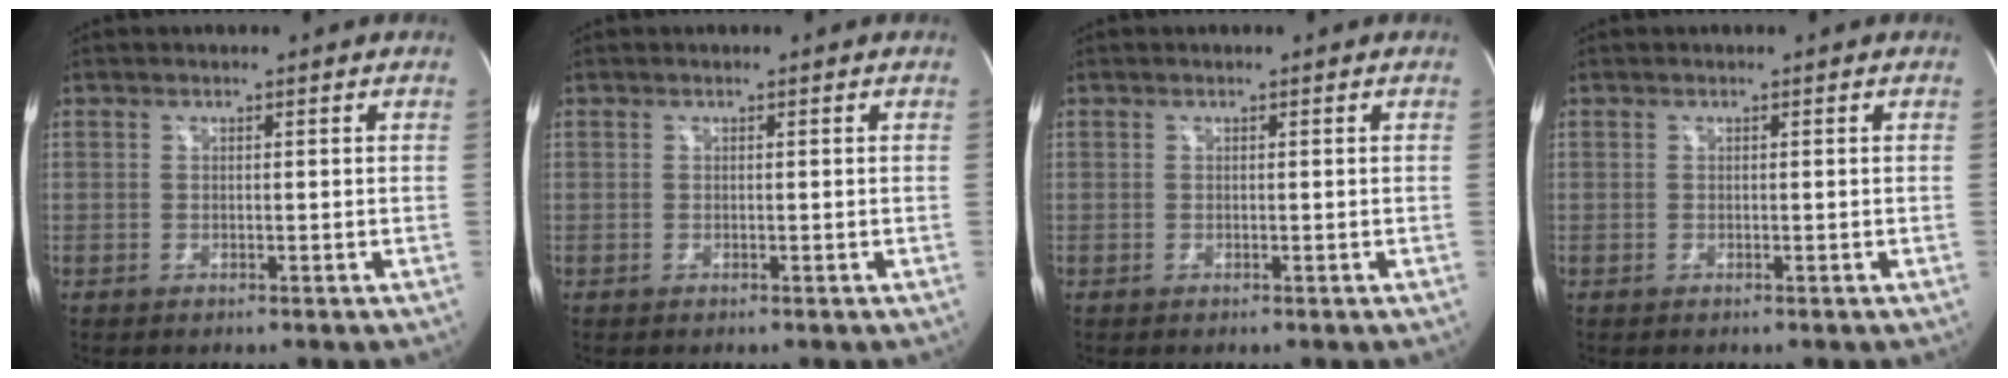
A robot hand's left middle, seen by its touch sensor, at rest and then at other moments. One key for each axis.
{"total": 0.0}
{"total": 0.0}
{"total": 0.0}